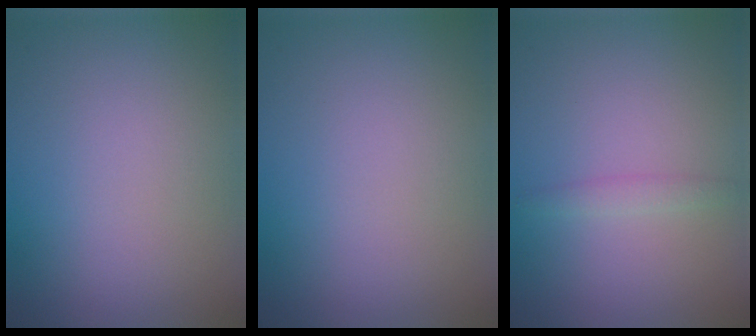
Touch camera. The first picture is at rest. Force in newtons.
{"total": 0.0}
{"total": 1.0, "press": 1.0, "slide": 0.1}